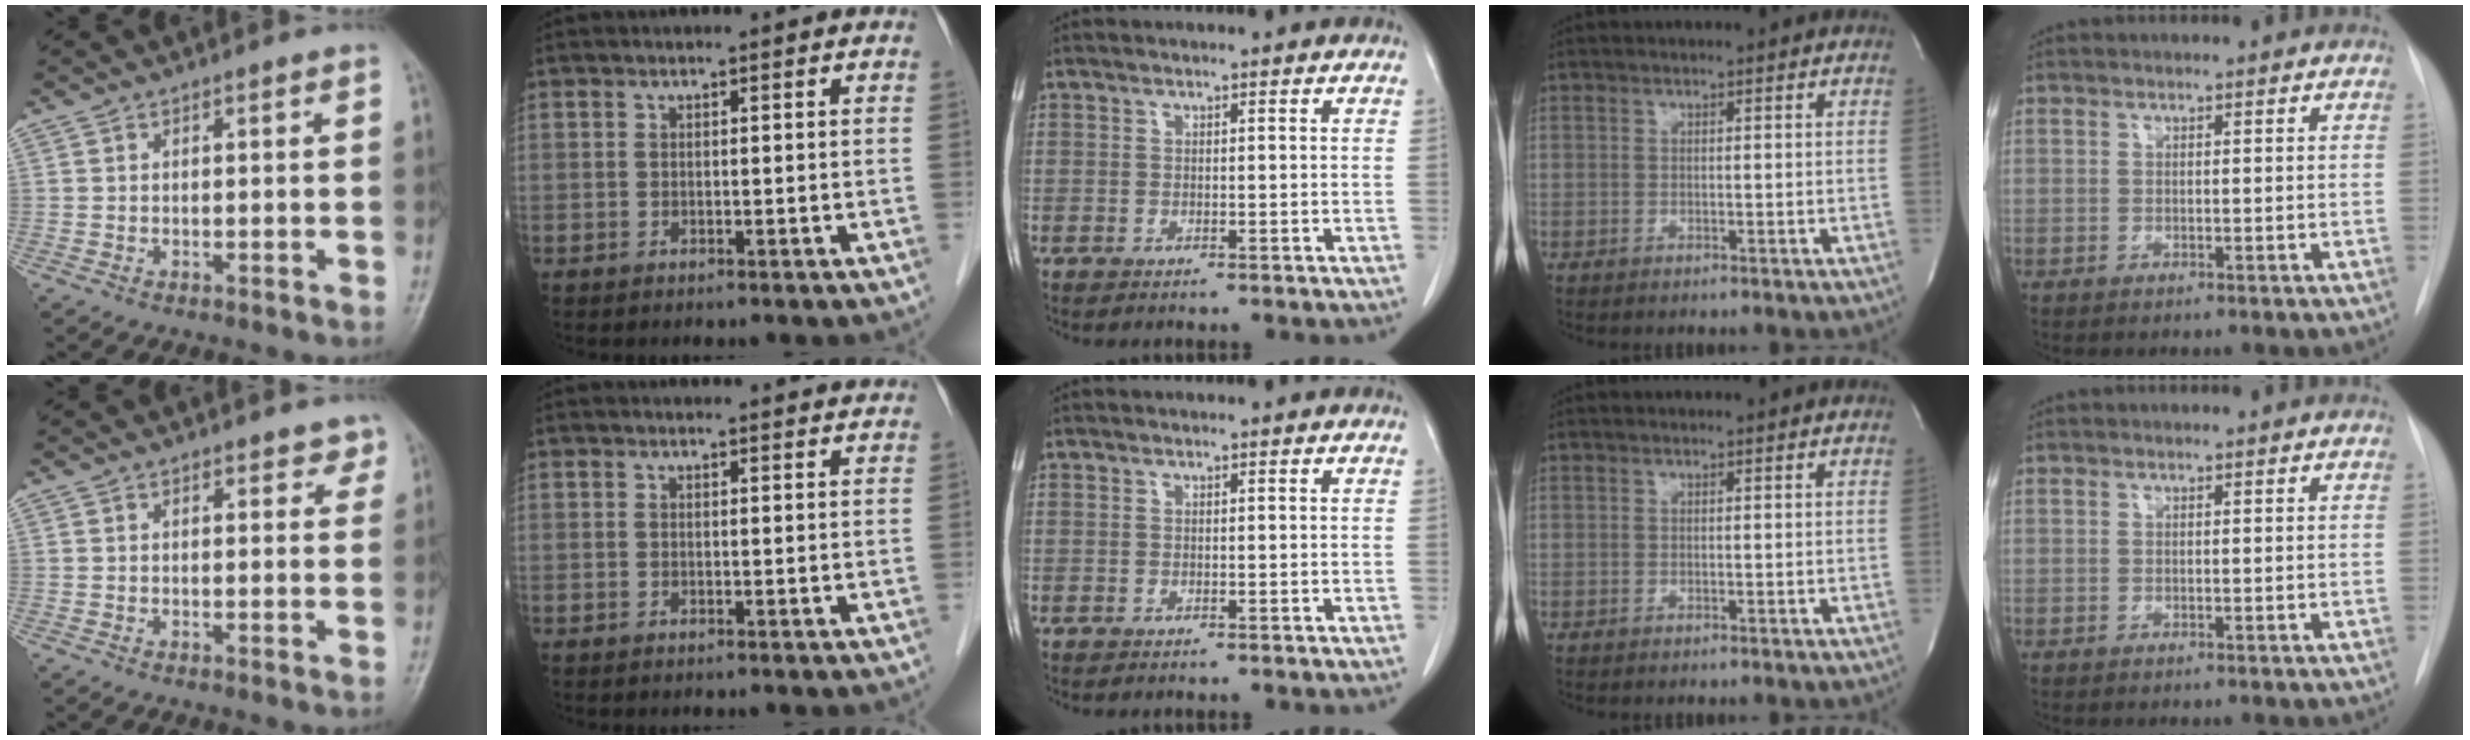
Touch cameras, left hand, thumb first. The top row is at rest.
{"thumb": {"total": 2.7, "force": [2.0, 1.4, 1.1], "torque": [0.013, -0.007, 0.019]}, "index": {"total": 4.3, "force": [4.2, 0.8, 0.5], "torque": [-0.007, 0.005, 0.037]}}